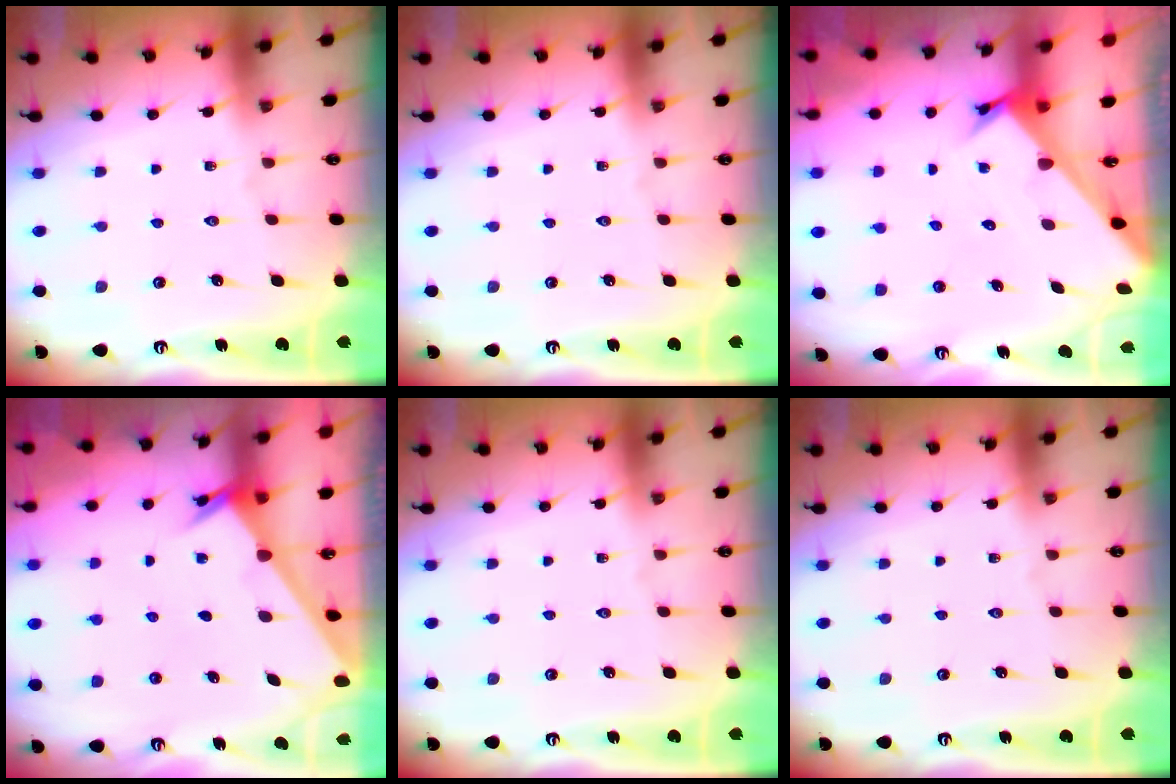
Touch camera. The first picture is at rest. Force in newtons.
{"total": 0.0}
{"total": 2.5, "press": 2.5, "slide": 0.2}
{"total": 2.4, "press": 2.4, "slide": 0.3}
{"total": 0.0}
{"total": 0.0}